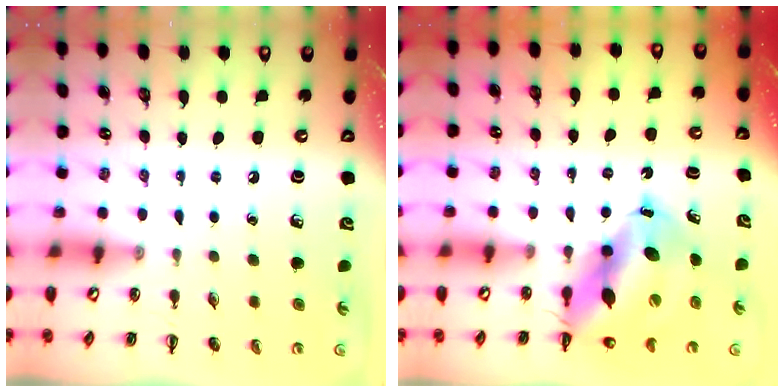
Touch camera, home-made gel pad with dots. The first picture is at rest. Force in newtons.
{"total": 12.7, "press": 12.3, "slide": 3.1}